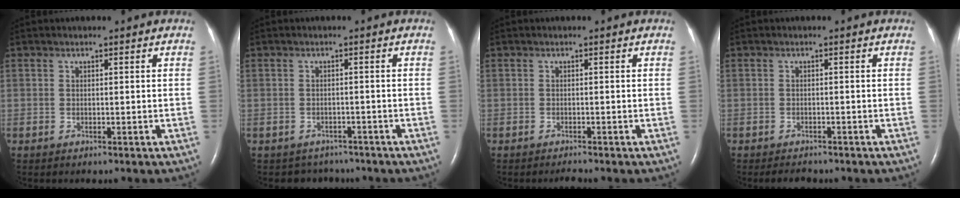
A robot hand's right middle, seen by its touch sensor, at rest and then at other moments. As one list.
[{"total": 3.5, "force": [-3.0, 1.8, -0.5], "torque": [0.002, 0.009, -0.041]}, {"total": 0.7, "force": [-0.7, -0.1, 0.1], "torque": [-0.007, -0.004, -0.009]}, {"total": 2.0, "force": [-1.7, 0.7, 0.5], "torque": [-0.014, -0.004, -0.021]}]